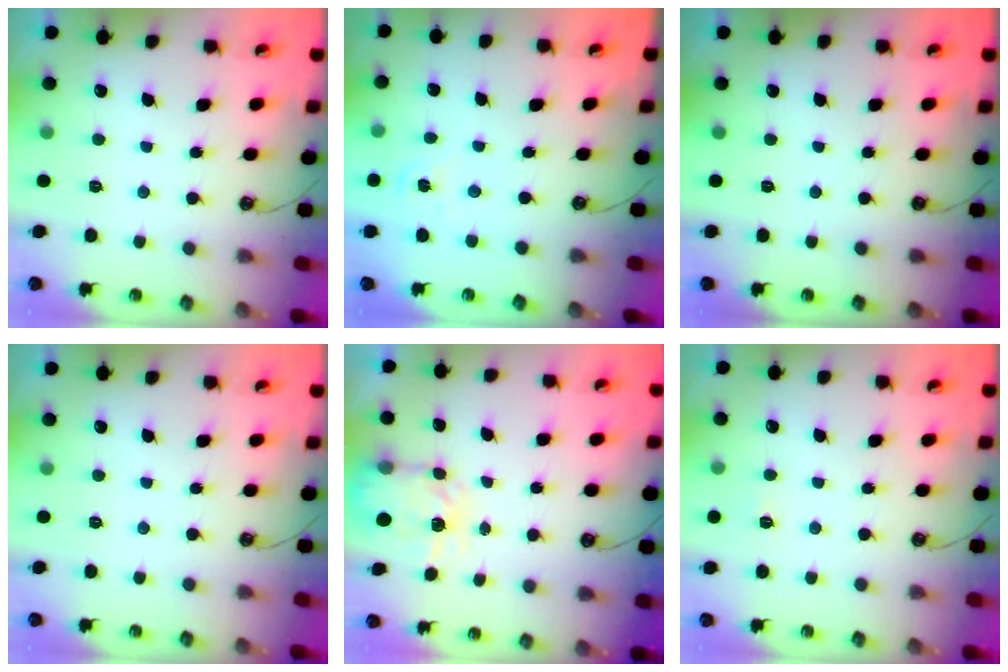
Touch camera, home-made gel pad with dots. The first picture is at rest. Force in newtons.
{"total": 1.3, "press": 1.3, "slide": 0.2}
{"total": 0.0}
{"total": 0.0}
{"total": 5.2, "press": 5.2, "slide": 0.4}
{"total": 3.5, "press": 3.5, "slide": 0.5}